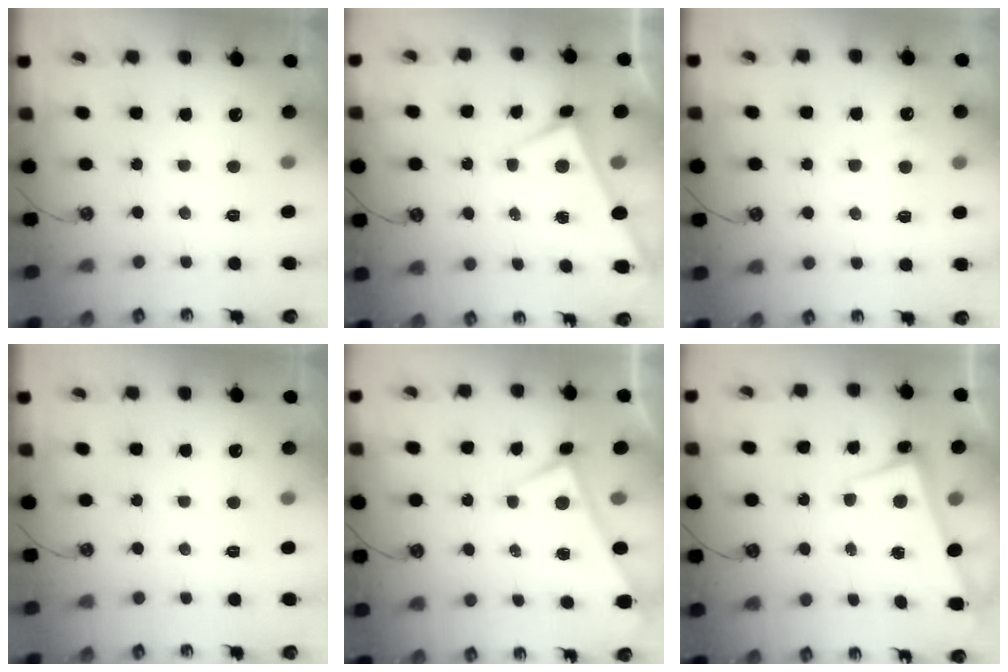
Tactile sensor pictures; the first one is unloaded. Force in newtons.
{"total": 1.7, "press": 1.7, "slide": 0.2}
{"total": 5.0, "press": 5.0, "slide": 0.5}
{"total": 0.0}
{"total": 0.0}
{"total": 2.6, "press": 2.4, "slide": 0.9}